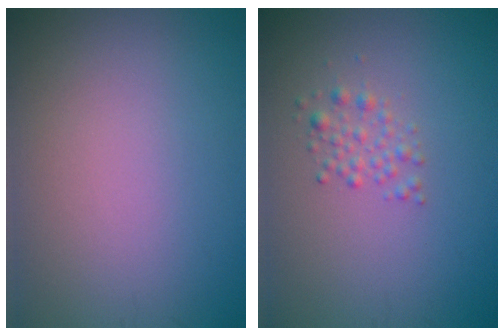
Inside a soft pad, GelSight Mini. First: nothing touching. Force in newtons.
{"total": 1.5, "press": 1.5, "slide": 0.0}